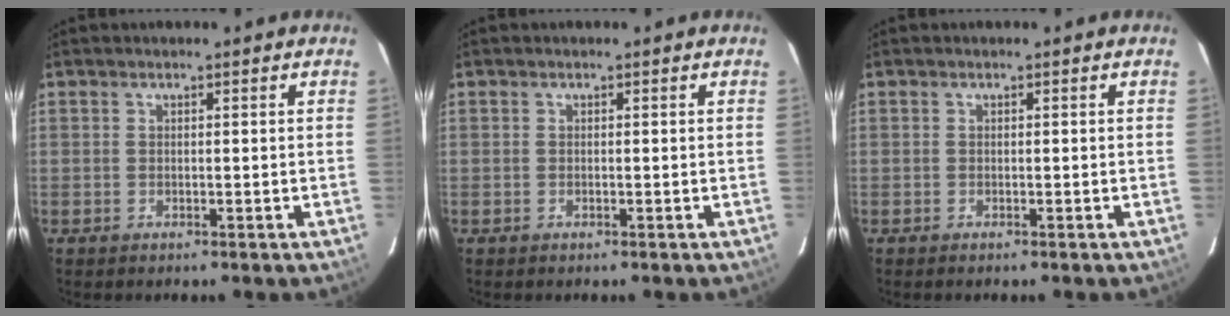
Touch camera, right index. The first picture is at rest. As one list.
[{"total": 0.0}, {"total": 0.0}]